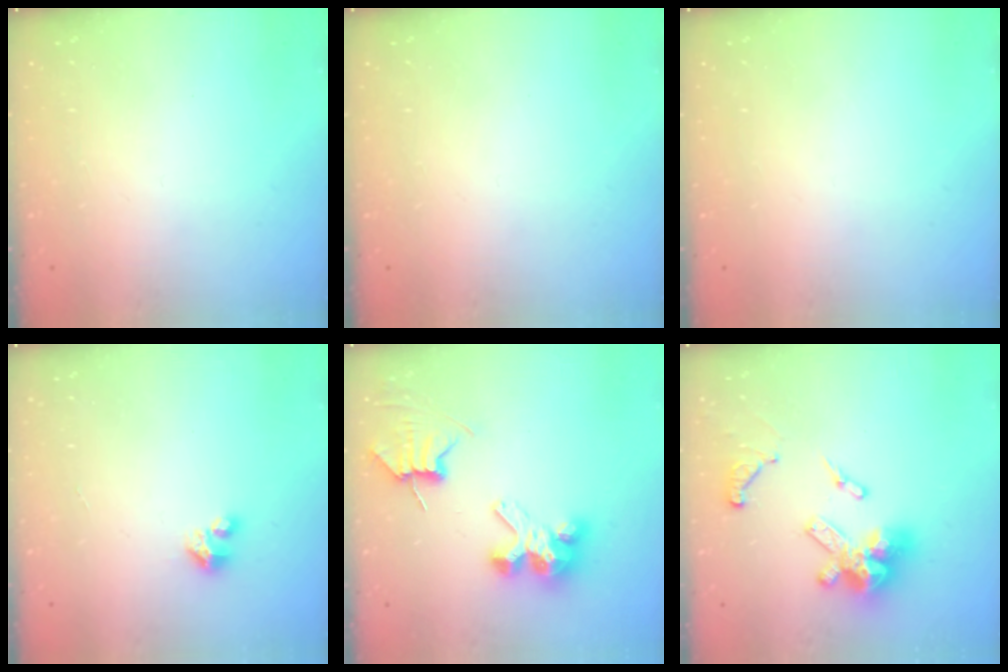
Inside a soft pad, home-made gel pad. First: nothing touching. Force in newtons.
{"total": 0.0}
{"total": 0.0}
{"total": 2.5, "press": 2.5, "slide": 0.3}
{"total": 7.7, "press": 7.6, "slide": 0.6}
{"total": 15.5, "press": 15.4, "slide": 1.2}